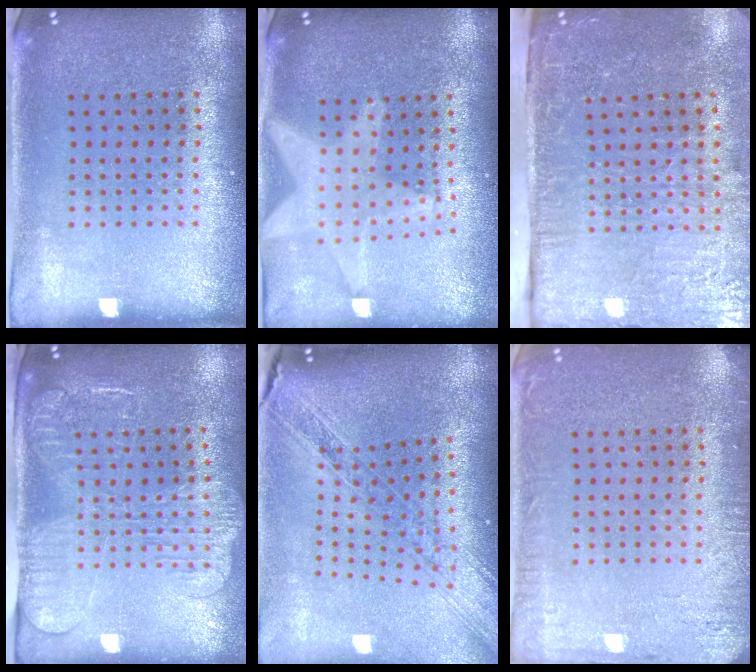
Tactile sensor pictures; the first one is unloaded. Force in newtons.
{"total": 2.2, "press": 1.8, "slide": 1.2}
{"total": 5.0, "press": 4.1, "slide": 2.9}
{"total": 2.5, "press": 2.0, "slide": 1.4}
{"total": 1.9, "press": 1.7, "slide": 0.9}
{"total": 2.9, "press": 2.8, "slide": 0.4}